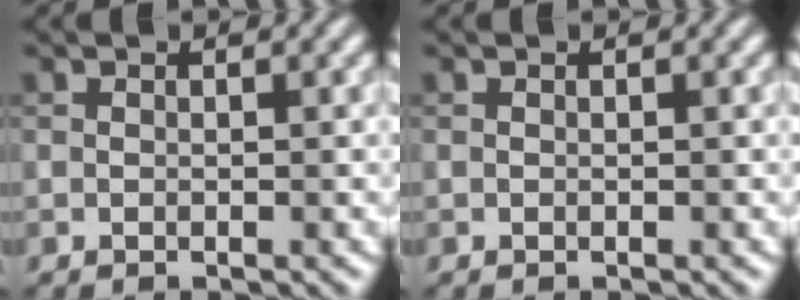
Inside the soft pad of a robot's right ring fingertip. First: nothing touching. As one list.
[{"total": 0.0}]